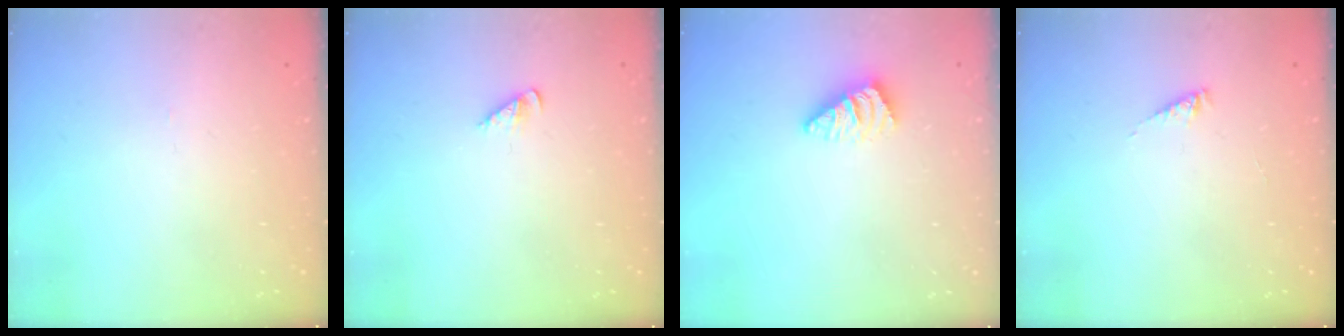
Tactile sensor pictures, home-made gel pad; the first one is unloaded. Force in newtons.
{"total": 1.5, "press": 1.5, "slide": 0.3}
{"total": 1.0, "press": 1.0, "slide": 0.3}
{"total": 1.7, "press": 1.6, "slide": 0.3}